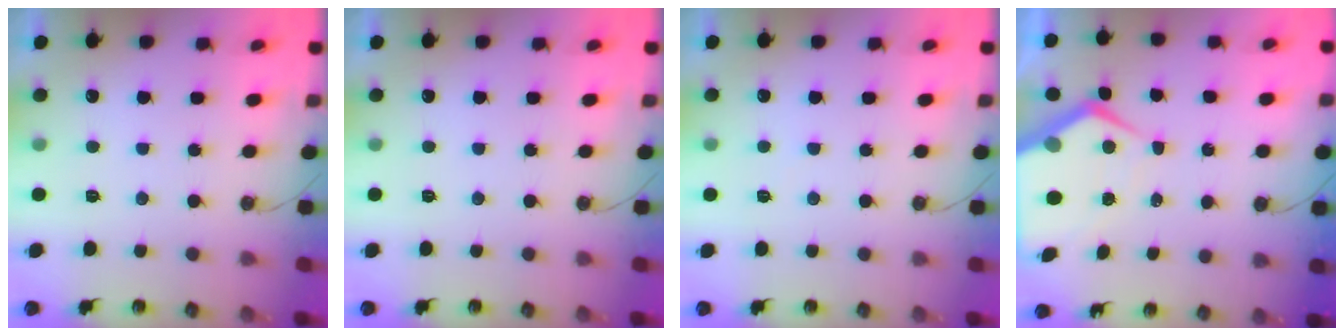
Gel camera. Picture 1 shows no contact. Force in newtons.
{"total": 0.0}
{"total": 3.3, "press": 3.3, "slide": 0.3}
{"total": 10.2, "press": 10.1, "slide": 1.1}